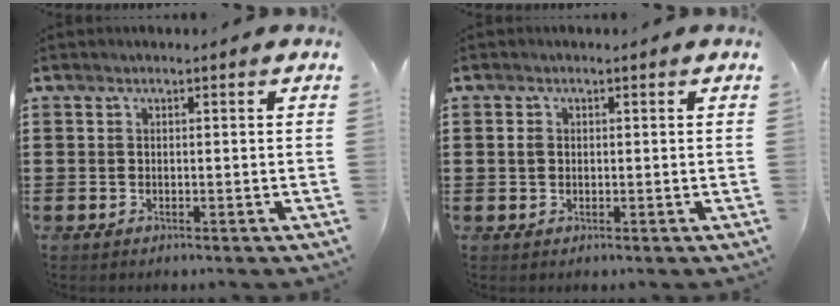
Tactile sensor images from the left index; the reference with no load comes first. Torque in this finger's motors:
{"motor_torque": [0.43, 0.19, 0.19, 0.04]}